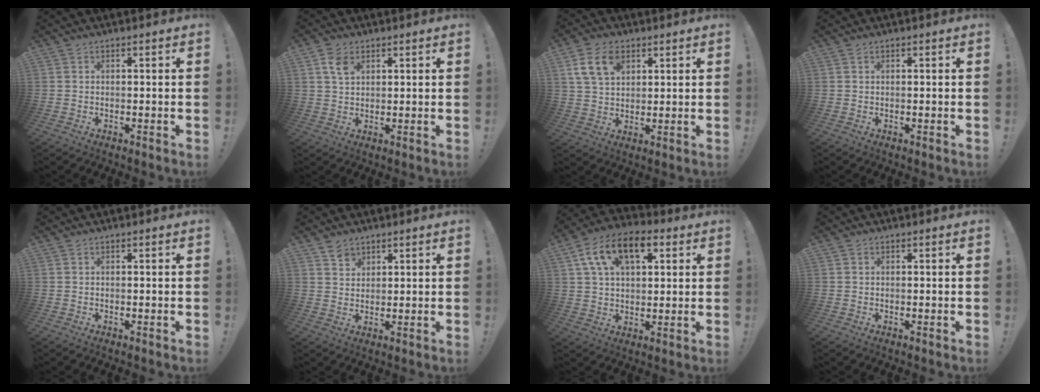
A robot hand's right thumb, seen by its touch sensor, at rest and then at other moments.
{"total": 5.2, "force": [2.7, 3.2, 3.1], "torque": [-0.050, -0.006, 0.049]}
{"total": 10.5, "force": [4.9, 6.9, 6.2], "torque": [-0.108, -0.008, 0.093]}
{"total": 0.0}
{"total": 0.0}
{"total": 3.5, "force": [2.8, 2.1, 0.4], "torque": [0.002, -0.018, 0.048]}
{"total": 14.6, "force": [6.5, 8.6, 10.0], "torque": [-0.161, -0.010, 0.118]}
{"total": 0.0}